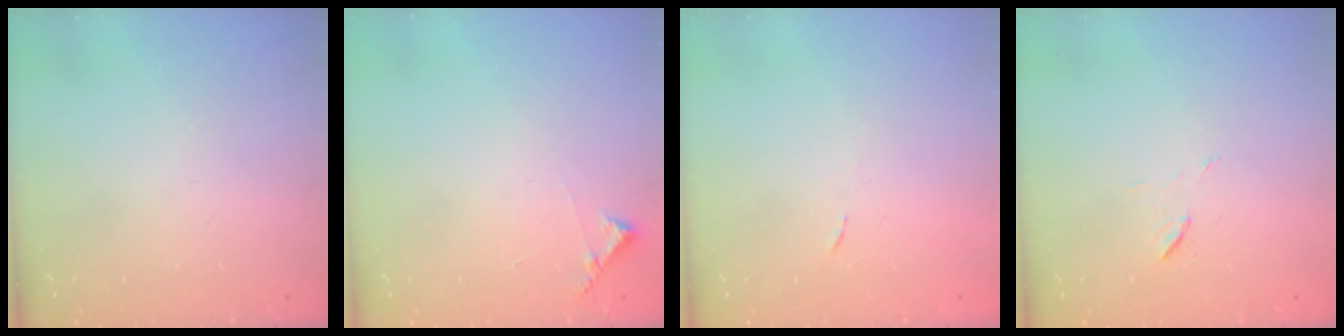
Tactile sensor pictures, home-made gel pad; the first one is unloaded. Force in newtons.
{"total": 6.4, "press": 6.4, "slide": 0.5}
{"total": 3.5, "press": 3.3, "slide": 1.2}
{"total": 6.6, "press": 6.3, "slide": 2.0}